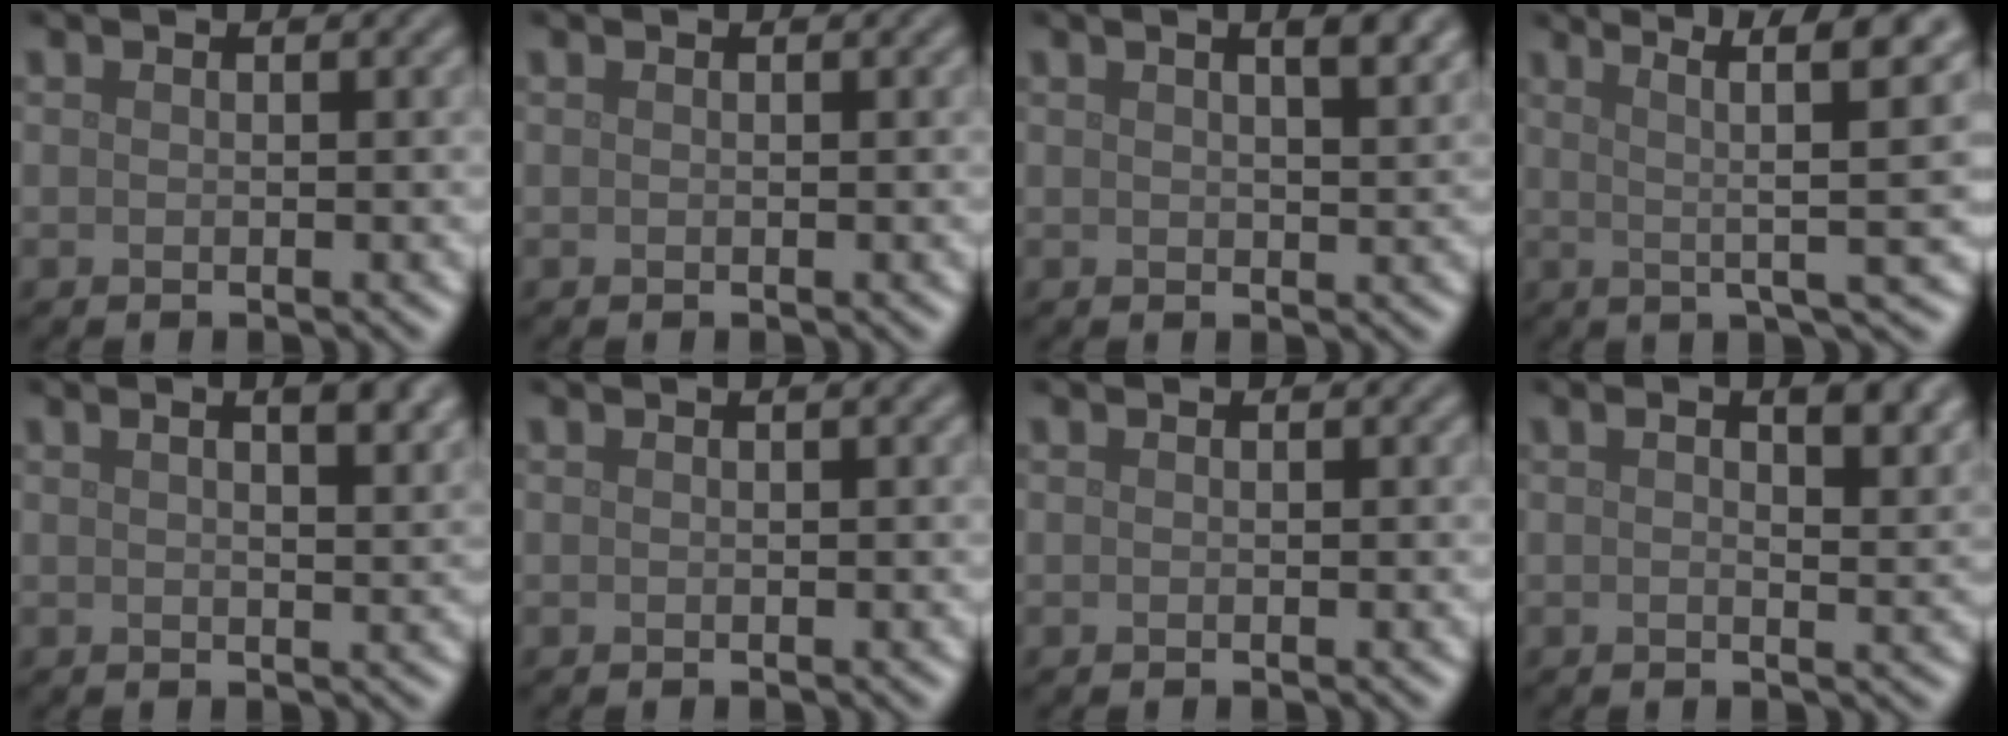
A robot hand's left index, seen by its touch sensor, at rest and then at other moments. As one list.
[{"total": 0.0}, {"total": 2.9, "force": [1.7, 0.9, 2.2], "torque": [-0.024, 0.004, 0.023]}, {"total": 7.3, "force": [2.5, 0.9, 6.9], "torque": [-0.104, 0.017, 0.046]}, {"total": 4.4, "force": [2.2, 1.6, 3.5], "torque": [-0.028, 0.013, 0.014]}, {"total": 0.8, "force": [0.3, 0.2, 0.7], "torque": [-0.006, 0.007, 0.005]}, {"total": 0.0}, {"total": 4.5, "force": [1.8, 1.3, 3.9], "torque": [-0.049, 0.006, 0.020]}]